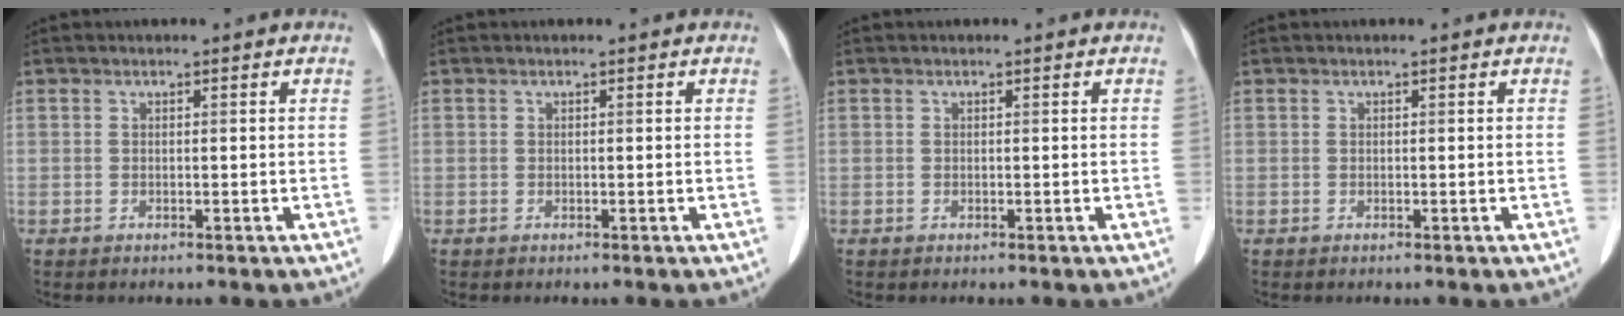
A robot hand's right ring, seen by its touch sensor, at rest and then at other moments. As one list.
[{"total": 0.0}, {"total": 0.0}, {"total": 0.0}]